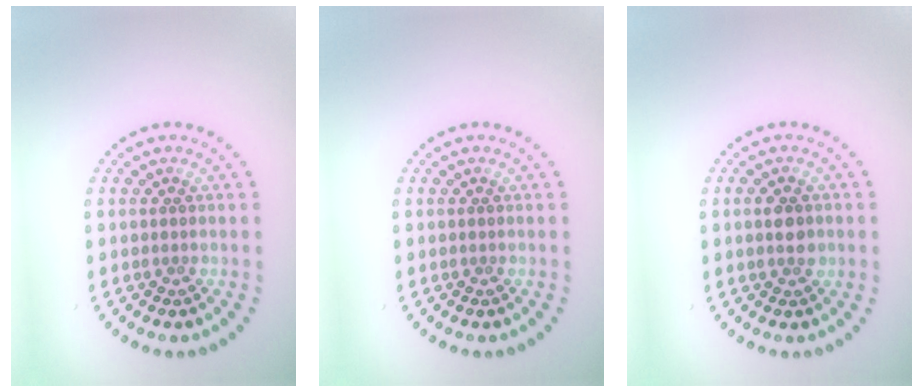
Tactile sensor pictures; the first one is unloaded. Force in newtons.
{"total": 0.0}
{"total": 1.7, "press": 1.7, "slide": 0.2}